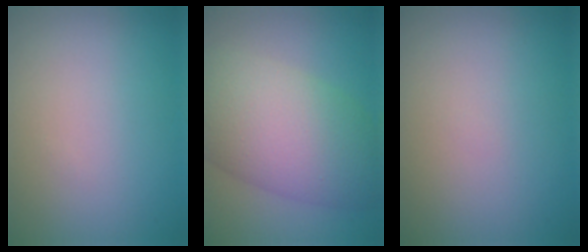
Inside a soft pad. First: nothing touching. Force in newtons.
{"total": 9.9, "press": 9.9, "slide": 0.5}
{"total": 0.0}